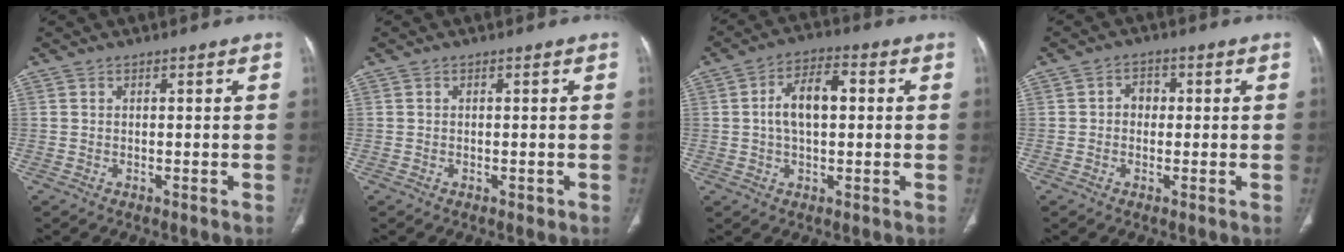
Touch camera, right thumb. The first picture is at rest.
{"total": 0.6, "force": [-0.2, 0.5, 0.4], "torque": [-0.004, 0.000, -0.002]}
{"total": 8.6, "force": [0.9, 4.6, 7.3], "torque": [-0.128, 0.021, 0.010]}
{"total": 3.0, "force": [0.0, 2.5, 1.6], "torque": [-0.007, 0.011, -0.006]}